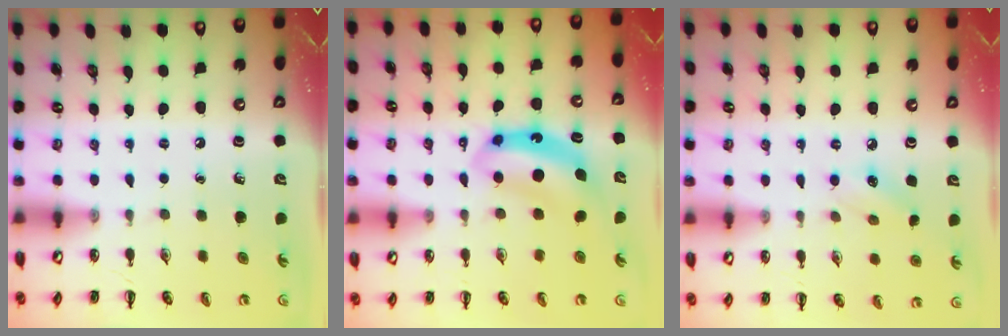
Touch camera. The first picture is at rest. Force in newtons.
{"total": 7.6, "press": 7.5, "slide": 1.3}
{"total": 5.2, "press": 5.1, "slide": 1.3}